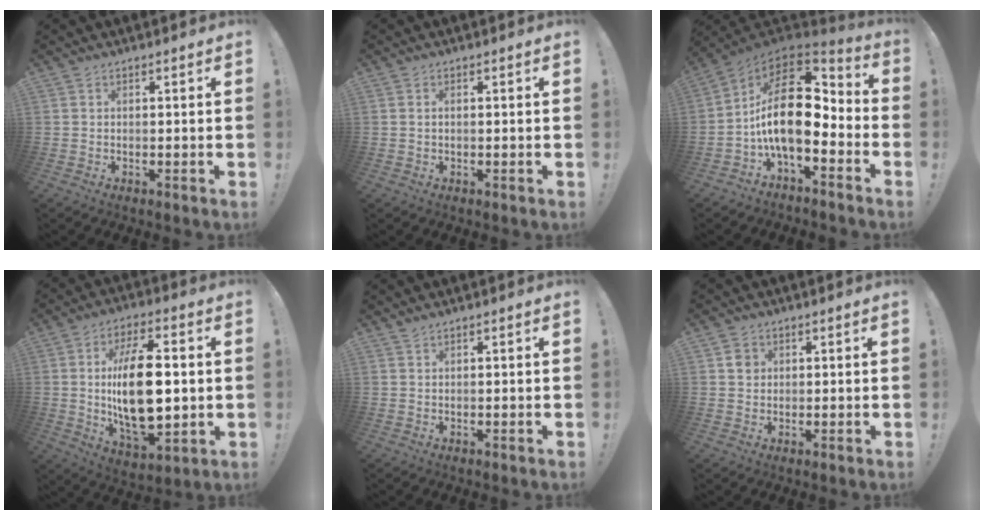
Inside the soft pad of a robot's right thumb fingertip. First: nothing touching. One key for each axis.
{"total": 0.9, "fx": 0.1, "fy": 0.5, "fz": 0.8, "tx": -0.016, "ty": 0.003, "tz": 0.002}
{"total": 20.7, "fx": 1.0, "fy": 10.0, "fz": 18.1, "tx": -0.319, "ty": -0.003, "tz": 0.021}
{"total": 20.7, "fx": 1.3, "fy": 9.9, "fz": 18.1, "tx": -0.331, "ty": -0.010, "tz": 0.016}
{"total": 0.8, "fx": 0.8, "fy": 0.1, "fz": 0.2, "tx": 0.006, "ty": -0.002, "tz": 0.013}
{"total": 3.2, "fx": 1.1, "fy": 2.9, "fz": 0.5, "tx": 0.015, "ty": -0.007, "tz": 0.016}